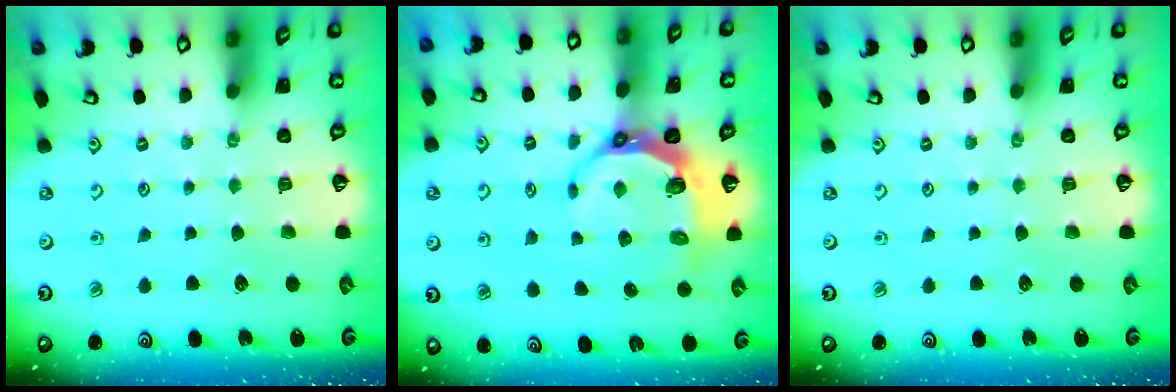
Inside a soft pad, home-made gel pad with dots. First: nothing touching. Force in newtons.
{"total": 7.8, "press": 6.7, "slide": 3.9}
{"total": 0.0}